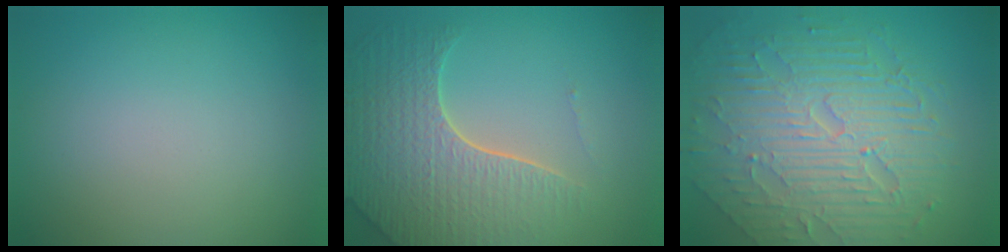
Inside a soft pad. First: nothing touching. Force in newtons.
{"total": 7.4, "press": 5.5, "slide": 5.0}
{"total": 9.5, "press": 6.2, "slide": 7.2}